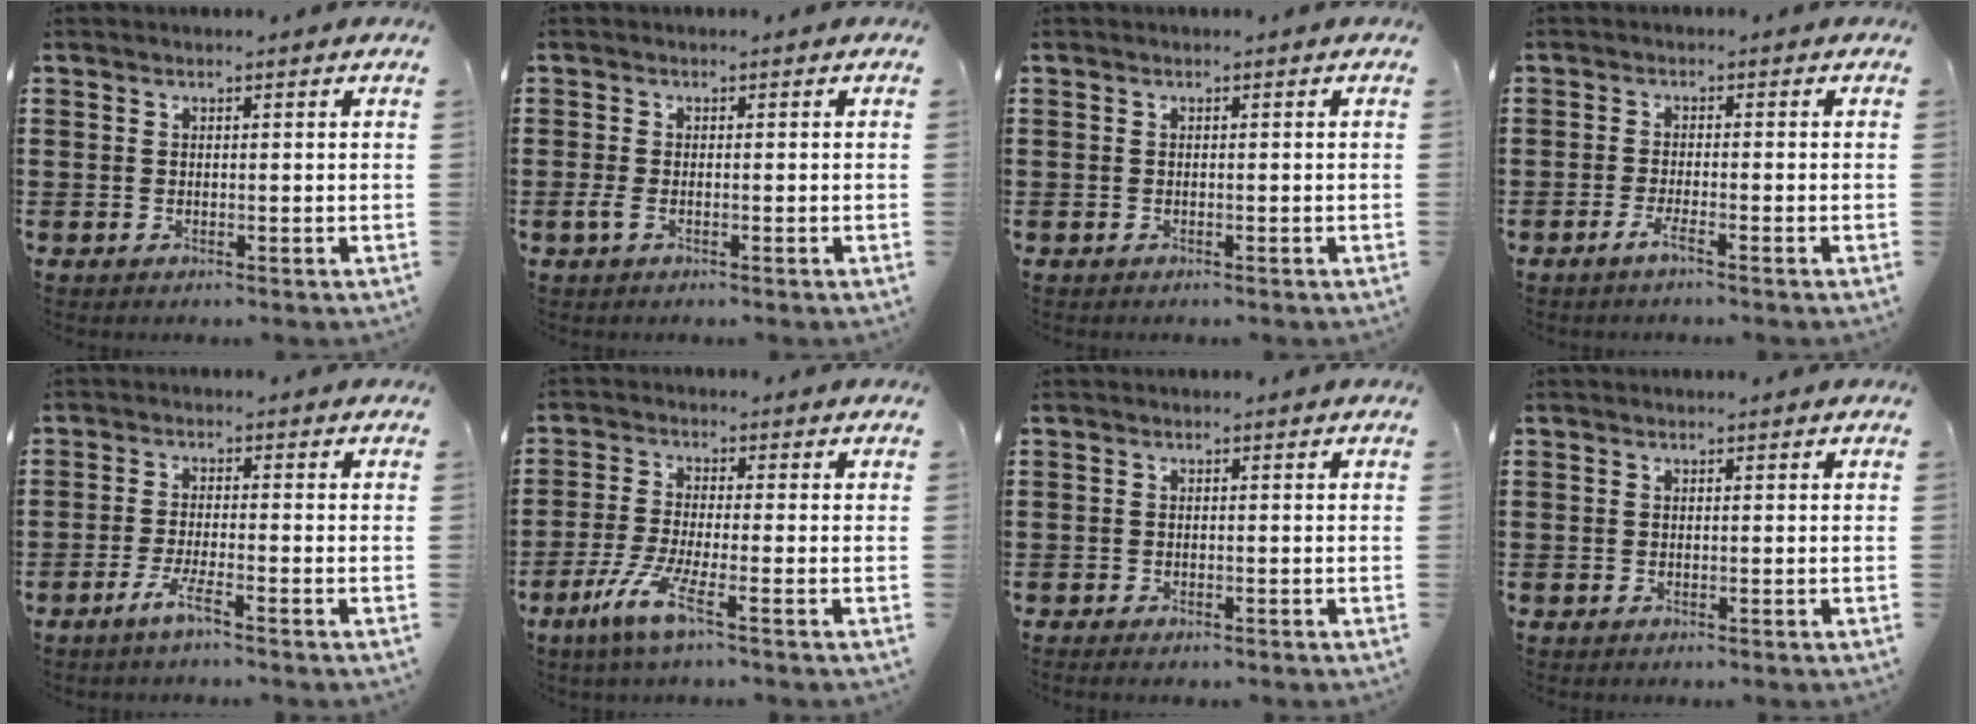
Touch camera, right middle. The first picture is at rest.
{"total": 1.2, "force": [-0.3, 0.4, 1.1], "torque": [-0.028, -0.005, -0.007]}
{"total": 0.0}
{"total": 2.1, "force": [-1.2, 0.1, 1.8], "torque": [-0.038, -0.003, -0.025]}
{"total": 3.9, "force": [-2.2, 0.2, 3.1], "torque": [-0.065, -0.004, -0.044]}
{"total": 6.3, "force": [-3.2, 0.6, 5.4], "torque": [-0.122, -0.015, -0.064]}
{"total": 1.0, "force": [-1.0, 0.1, 0.1], "torque": [-0.004, 0.001, -0.021]}
{"total": 0.0}